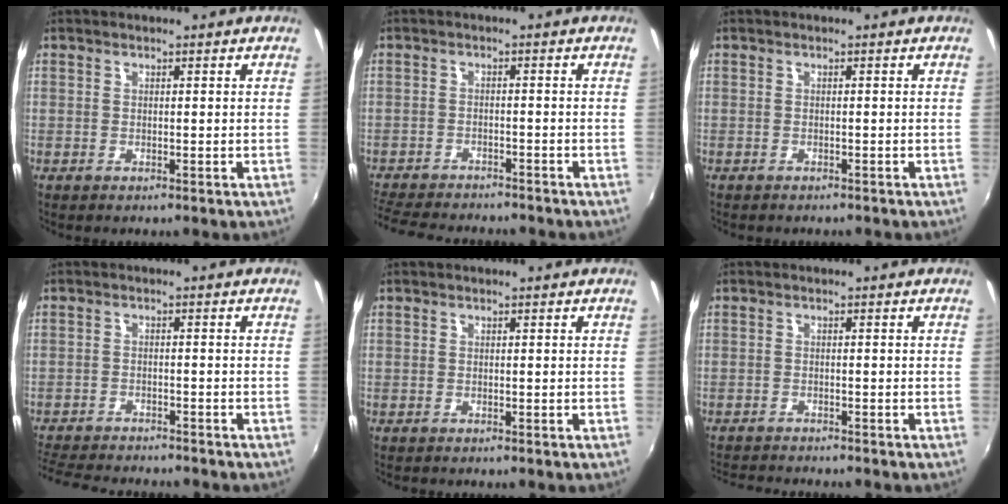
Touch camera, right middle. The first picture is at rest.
{"total": 11.8, "force": [-10.6, 3.1, 4.2], "torque": [-0.110, -0.014, -0.168]}
{"total": 1.2, "force": [-1.1, 0.4, 0.3], "torque": [-0.010, -0.004, -0.014]}
{"total": 10.7, "force": [-9.7, 2.3, 3.6], "torque": [-0.099, -0.014, -0.157]}
{"total": 0.0}
{"total": 5.0, "force": [-4.8, 0.4, 1.3], "torque": [-0.038, -0.014, -0.082]}